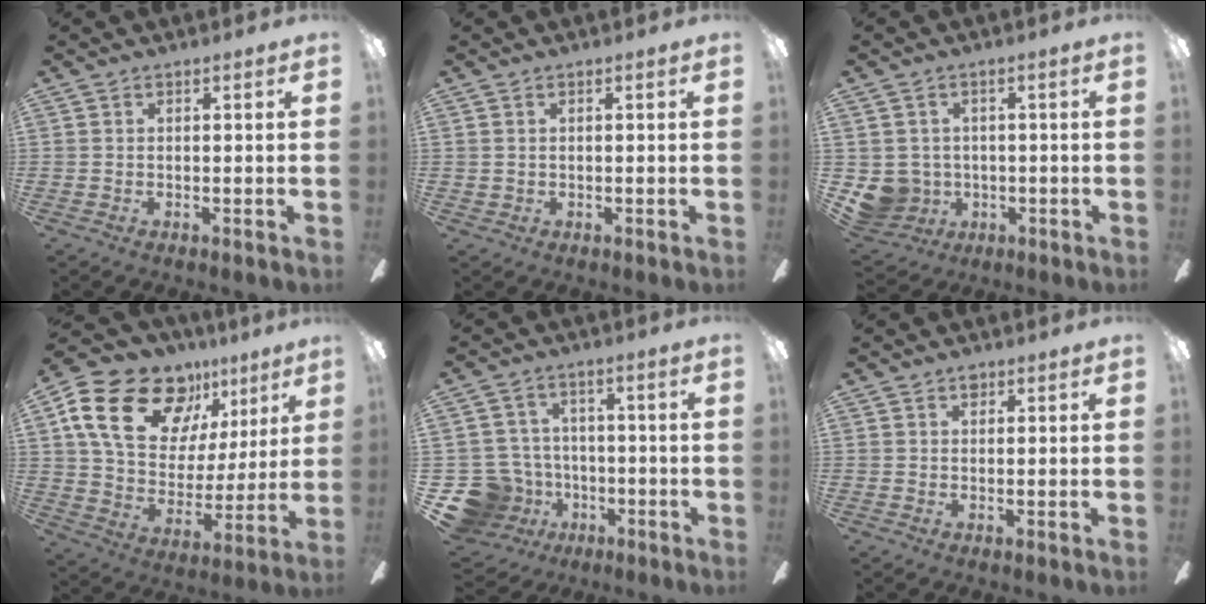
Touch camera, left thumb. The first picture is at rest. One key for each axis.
{"total": 0.8, "fx": 0.3, "fy": 0.7, "fz": 0.1, "tx": -0.004, "ty": 0.005, "tz": 0.004}
{"total": 6.6, "fx": -0.4, "fy": 6.5, "fz": 1.1, "tx": -0.056, "ty": -0.005, "tz": -0.004}
{"total": 22.9, "fx": 12.6, "fy": 14.5, "fz": 12.5, "tx": -0.203, "ty": -0.060, "tz": 0.232}
{"total": 13.7, "fx": -5.0, "fy": 11.9, "fz": 4.6, "tx": -0.134, "ty": 0.028, "tz": -0.081}
{"total": 1.6, "fx": 1.0, "fy": 1.0, "fz": 0.8, "tx": -0.009, "ty": 0.001, "tz": 0.015}